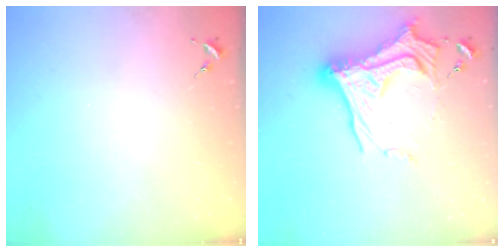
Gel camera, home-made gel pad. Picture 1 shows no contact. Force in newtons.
{"total": 22.2, "press": 22.1, "slide": 2.7}